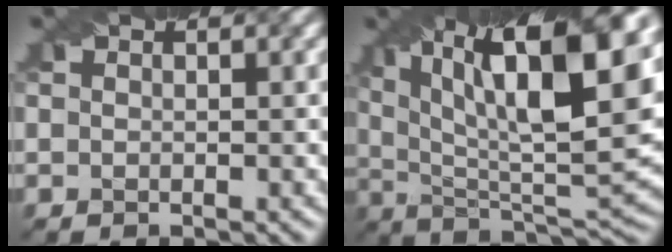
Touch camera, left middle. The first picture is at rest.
{"total": 15.7, "force": [6.1, 5.3, 13.4], "torque": [-0.224, 0.004, 0.106]}